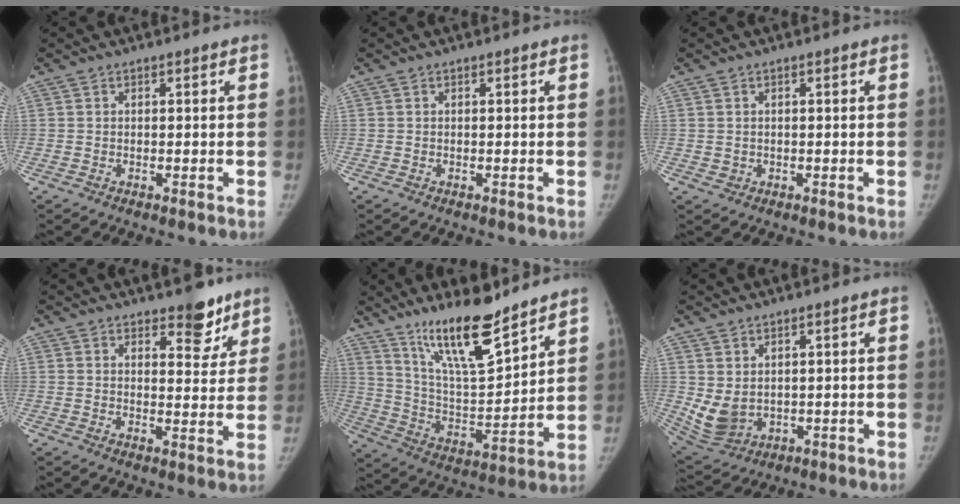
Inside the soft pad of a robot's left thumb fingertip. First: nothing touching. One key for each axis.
{"total": 0.0}
{"total": 1.0, "fx": 0.2, "fy": 0.9, "fz": 0.4, "tx": -0.001, "ty": -0.001, "tz": 0.007}
{"total": 7.0, "fx": 5.1, "fy": 3.0, "fz": 3.7, "tx": -0.015, "ty": -0.033, "tz": 0.069}
{"total": 16.9, "fx": 12.8, "fy": 3.8, "fz": 10.4, "tx": -0.155, "ty": -0.081, "tz": 0.236}
{"total": 6.8, "fx": 1.3, "fy": 4.8, "fz": 4.7, "tx": -0.083, "ty": -0.014, "tz": 0.048}